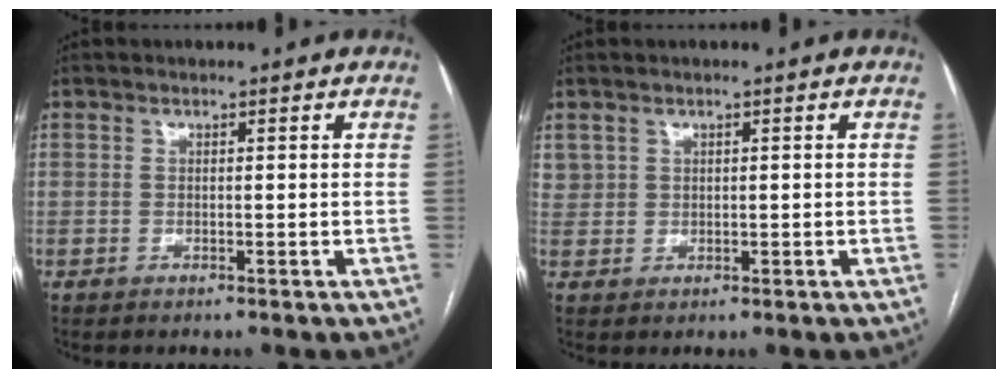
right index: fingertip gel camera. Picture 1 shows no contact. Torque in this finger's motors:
{"motor_torque": [-0.08, 0.04, -0.03, -0.01]}